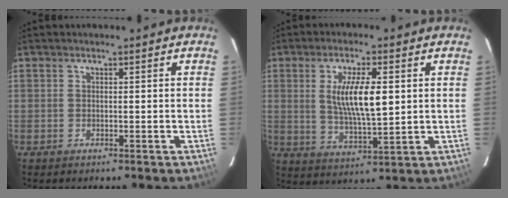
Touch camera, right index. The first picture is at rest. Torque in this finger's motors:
{"motor_torque": [1.39, 0.07, 0.86, 0.21]}